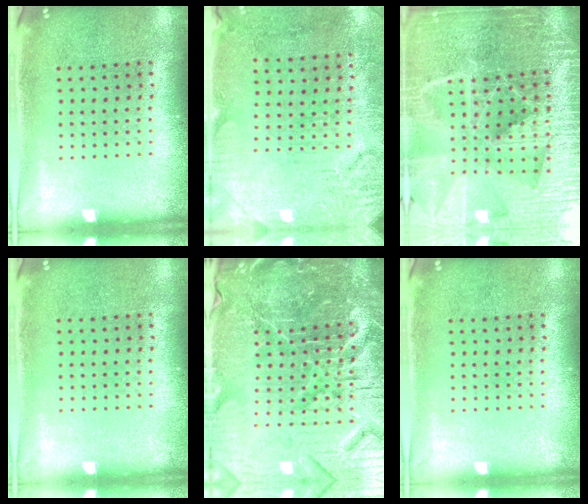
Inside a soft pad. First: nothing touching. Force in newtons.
{"total": 3.2, "press": 2.6, "slide": 1.8}
{"total": 6.2, "press": 5.4, "slide": 3.0}
{"total": 0.0}
{"total": 7.3, "press": 6.5, "slide": 3.4}
{"total": 0.0}